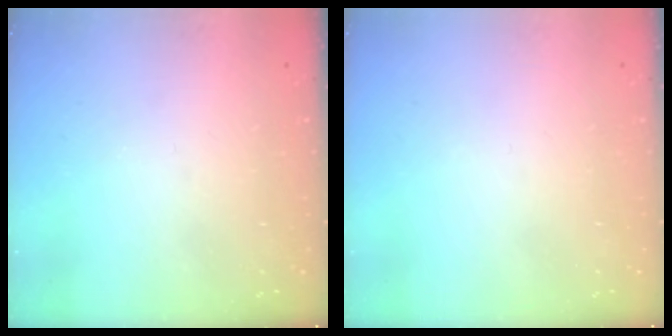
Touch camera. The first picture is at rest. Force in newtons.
{"total": 1.5, "press": 1.5, "slide": 0.1}